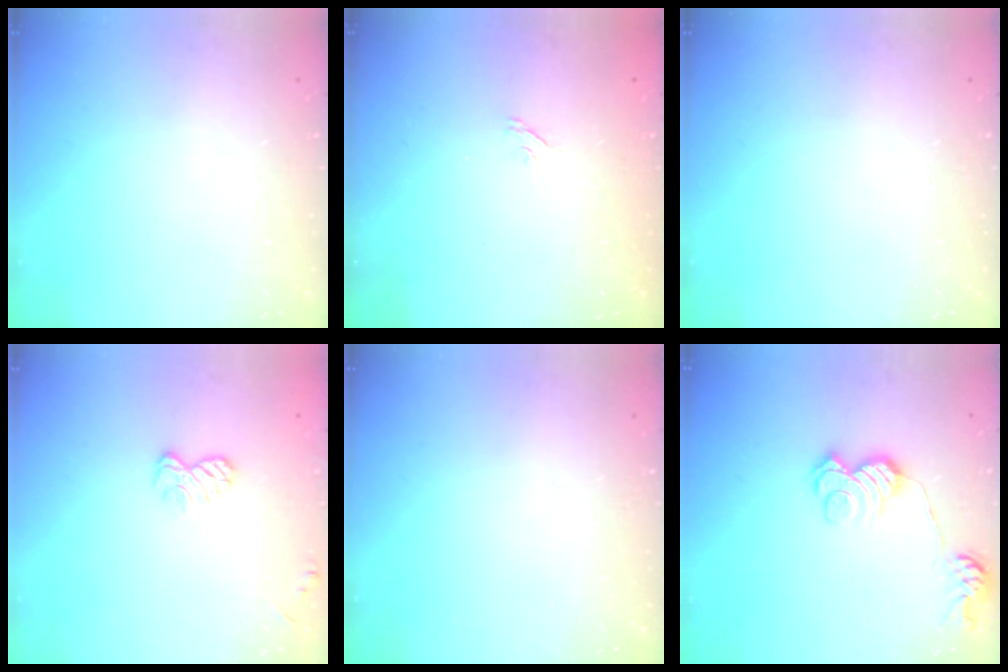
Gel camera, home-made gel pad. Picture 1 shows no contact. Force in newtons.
{"total": 2.2, "press": 1.9, "slide": 1.1}
{"total": 0.0}
{"total": 6.1, "press": 5.9, "slide": 1.4}
{"total": 0.0}
{"total": 11.4, "press": 11.4, "slide": 0.5}